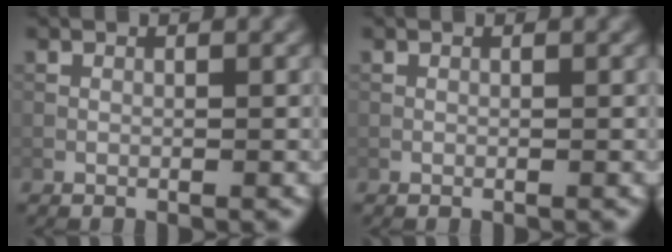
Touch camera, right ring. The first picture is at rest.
{"total": 0.0}